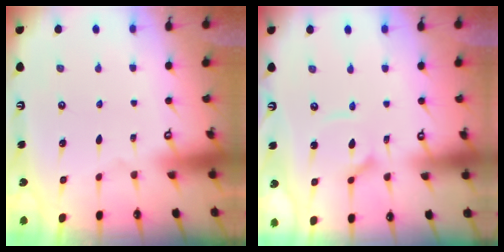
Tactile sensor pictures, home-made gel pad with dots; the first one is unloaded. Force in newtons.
{"total": 6.0, "press": 6.0, "slide": 0.8}